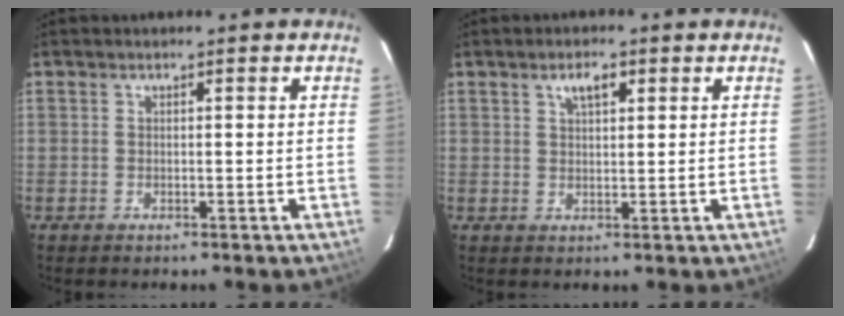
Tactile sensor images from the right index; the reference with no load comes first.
{"total": 3.2, "force": [1.6, 1.4, 2.4], "torque": [-0.041, 0.009, 0.028]}